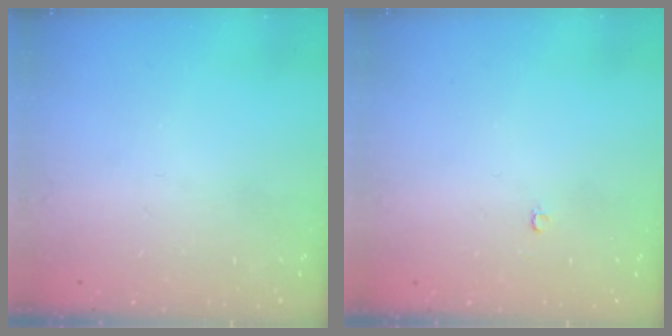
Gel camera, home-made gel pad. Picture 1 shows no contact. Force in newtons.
{"total": 2.1, "press": 2.1, "slide": 0.2}